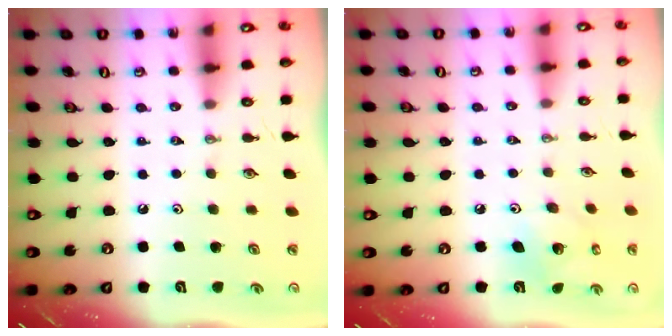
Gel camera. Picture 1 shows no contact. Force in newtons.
{"total": 6.7, "press": 6.7, "slide": 0.3}